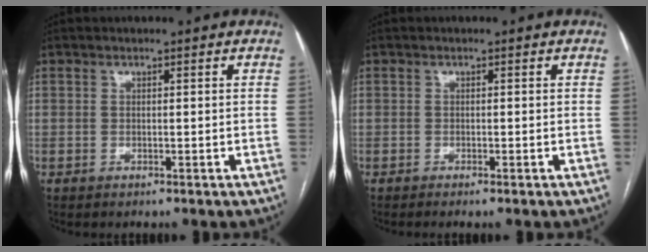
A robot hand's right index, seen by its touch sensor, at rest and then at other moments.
{"total": 0.7, "force": [-0.5, -0.1, 0.5], "torque": [-0.011, 0.000, -0.009]}